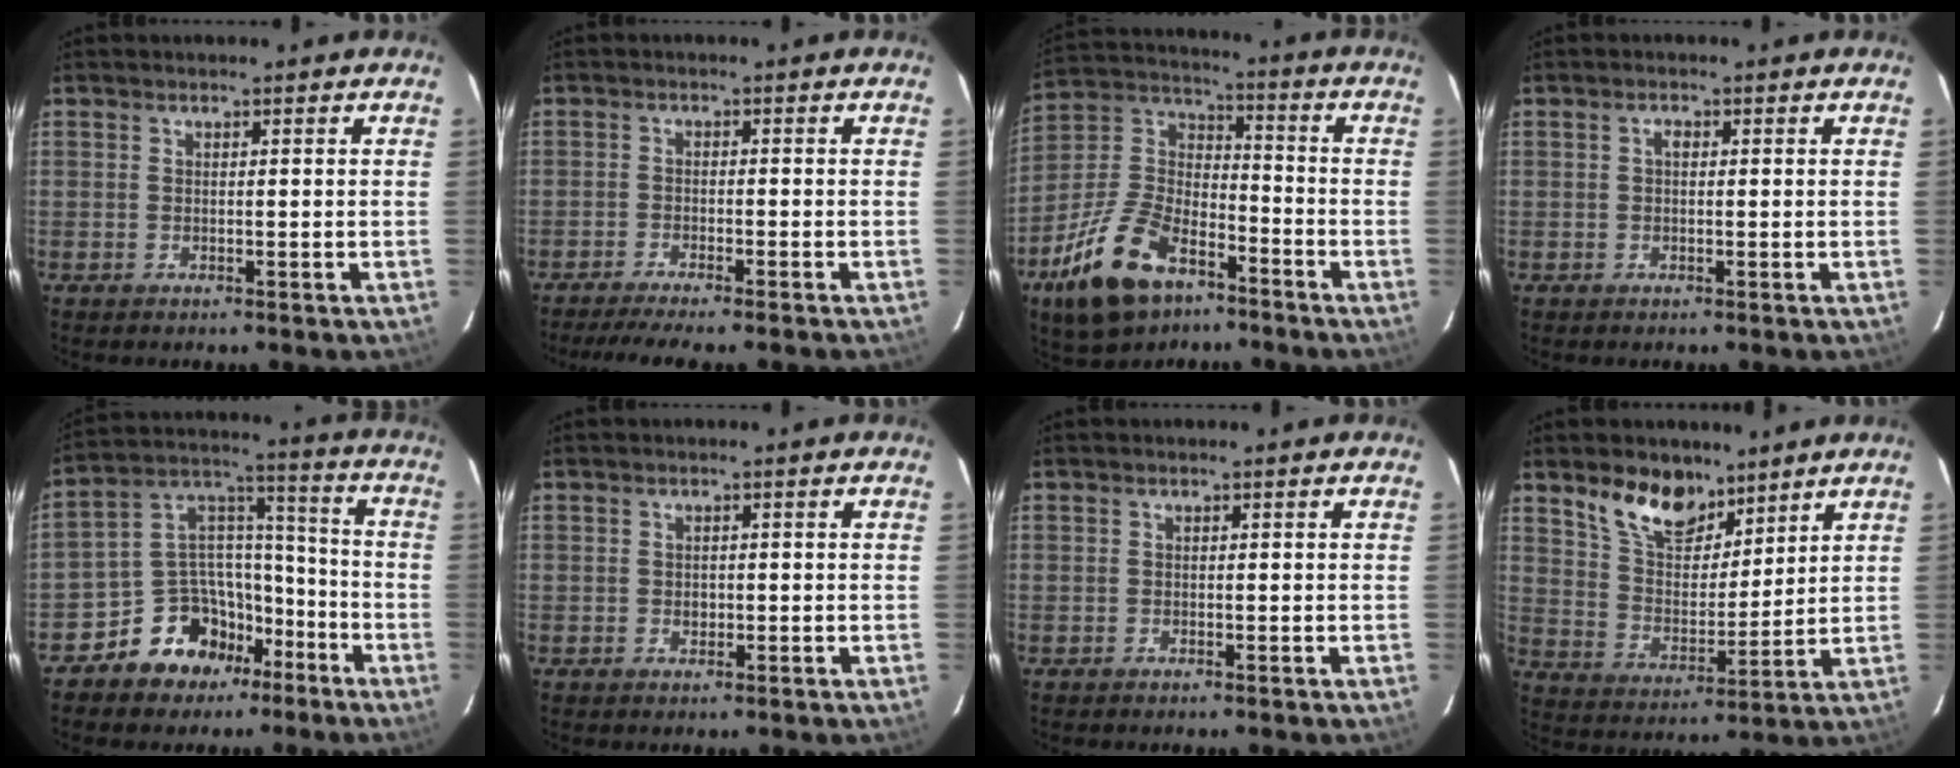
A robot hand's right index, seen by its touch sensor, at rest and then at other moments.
{"total": 7.5, "force": [-6.5, 0.0, 3.7], "torque": [-0.082, -0.016, -0.104]}
{"total": 18.5, "force": [-10.6, 9.7, 11.6], "torque": [-0.249, 0.006, -0.189]}
{"total": 1.1, "force": [0.1, 0.7, 0.8], "torque": [-0.014, 0.006, 0.000]}
{"total": 12.9, "force": [-8.3, 9.2, 3.7], "torque": [-0.079, 0.067, -0.130]}
{"total": 1.2, "force": [-0.2, 1.1, 0.4], "torque": [-0.006, 0.001, -0.002]}
{"total": 0.0}
{"total": 11.5, "force": [8.3, 5.7, 5.5], "torque": [-0.102, 0.007, 0.158]}